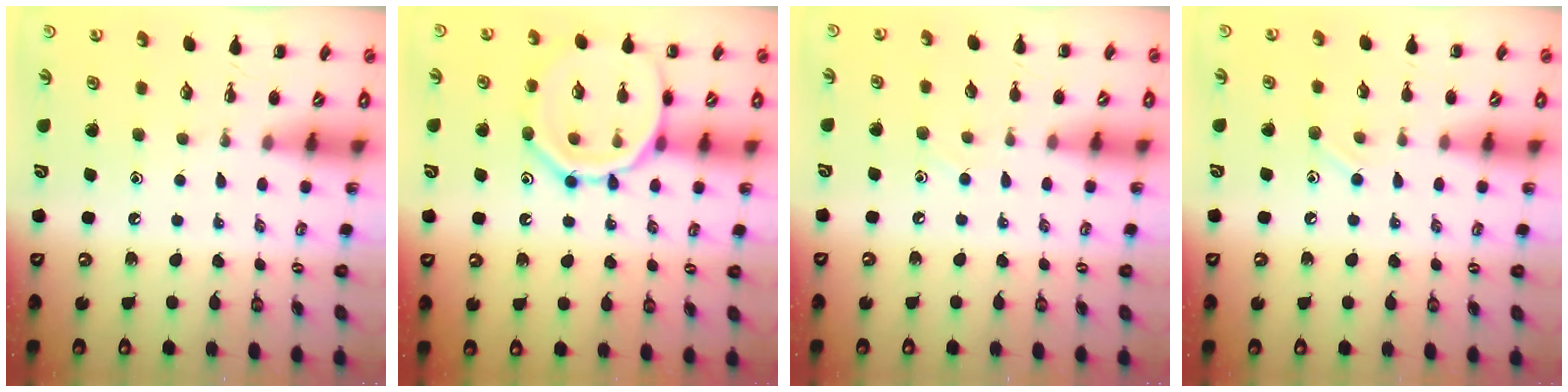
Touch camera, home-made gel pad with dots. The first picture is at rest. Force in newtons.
{"total": 14.0, "press": 14.0, "slide": 0.8}
{"total": 2.3, "press": 2.2, "slide": 0.9}
{"total": 6.4, "press": 6.1, "slide": 2.0}